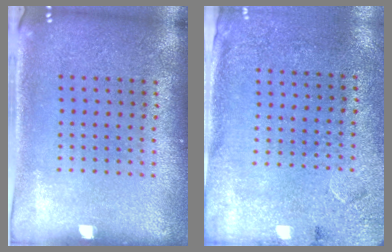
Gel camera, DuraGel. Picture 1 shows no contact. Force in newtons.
{"total": 2.7, "press": 2.2, "slide": 1.6}